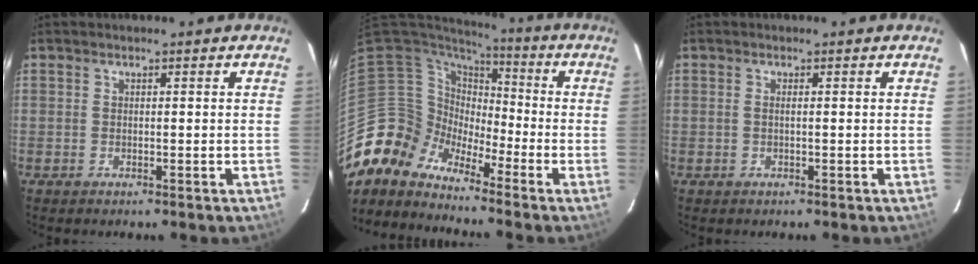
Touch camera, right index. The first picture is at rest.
{"total": 8.8, "force": [-7.9, 3.8, -0.5], "torque": [0.002, 0.032, -0.178]}
{"total": 0.6, "force": [-0.1, -0.1, 0.6], "torque": [-0.012, 0.001, -0.003]}